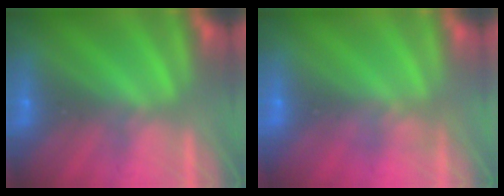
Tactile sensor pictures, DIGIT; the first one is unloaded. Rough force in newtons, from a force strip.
{"total": 1.8}